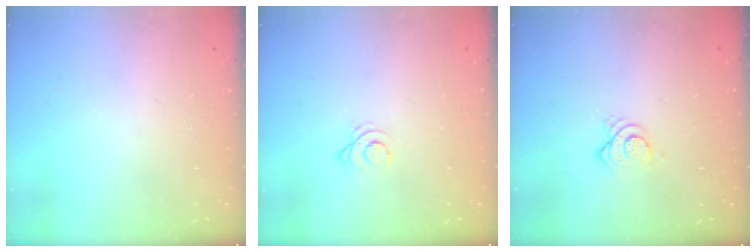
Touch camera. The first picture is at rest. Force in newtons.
{"total": 2.5, "press": 2.5, "slide": 0.3}
{"total": 5.4, "press": 5.4, "slide": 0.6}